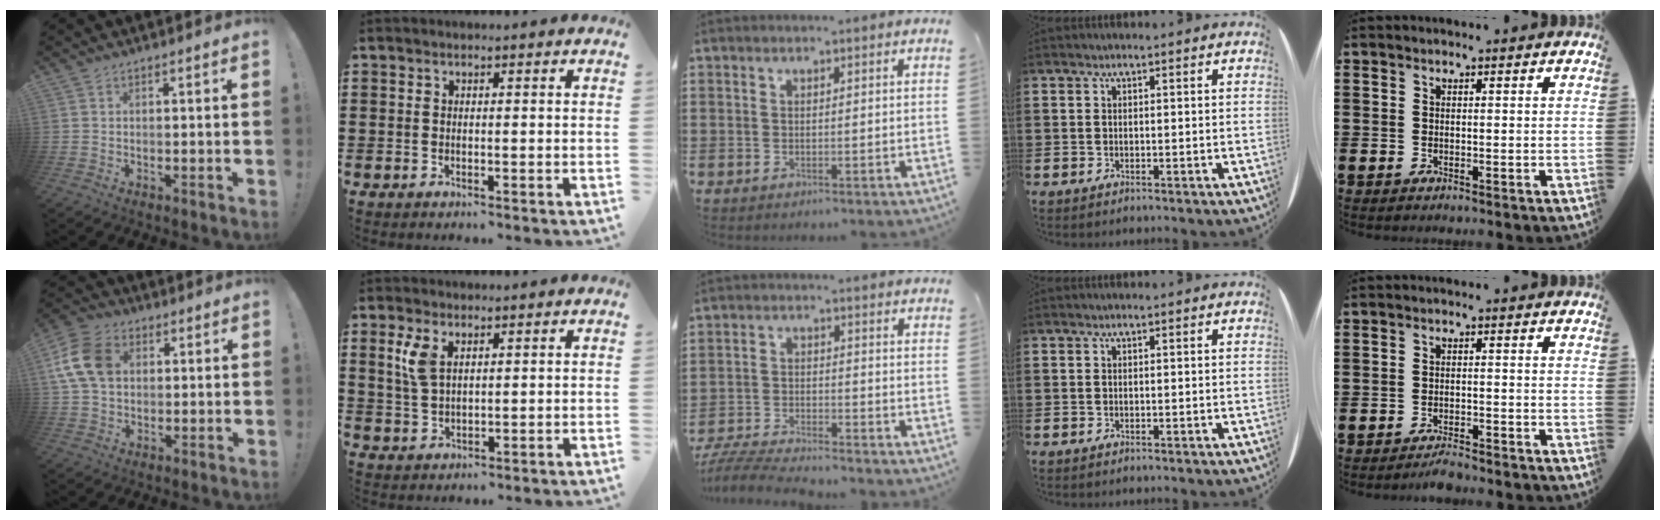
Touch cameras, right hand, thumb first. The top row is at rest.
{"thumb": {"total": 13.0, "force": [2.9, 9.8, 8.1], "torque": [-0.155, 0.010, 0.061]}, "index": {"total": 4.1, "force": [1.9, 2.0, 3.1], "torque": [-0.068, 0.007, 0.034]}, "middle": {"total": 5.6, "force": [-5.5, 0.2, 1.3], "torque": [-0.040, -0.004, -0.112]}, "little": {"total": 1.9, "force": [-1.9, 0.0, 0.4], "torque": [-0.012, 0.005, -0.039]}}